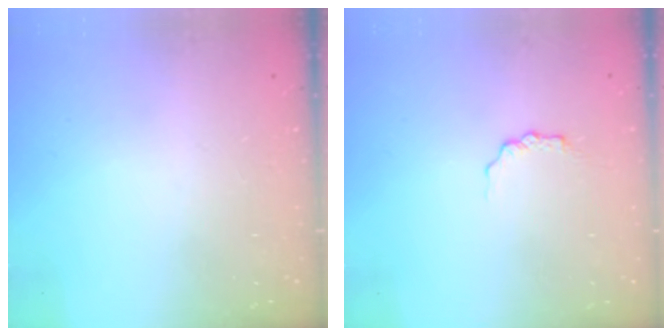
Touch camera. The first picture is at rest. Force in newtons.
{"total": 2.9, "press": 2.8, "slide": 0.5}